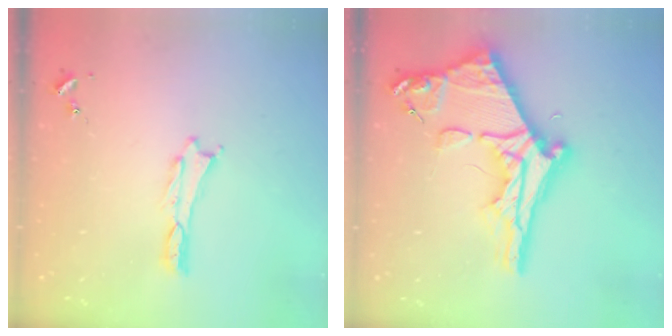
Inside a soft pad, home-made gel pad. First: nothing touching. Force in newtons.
{"total": 11.4, "press": 11.3, "slide": 1.2}